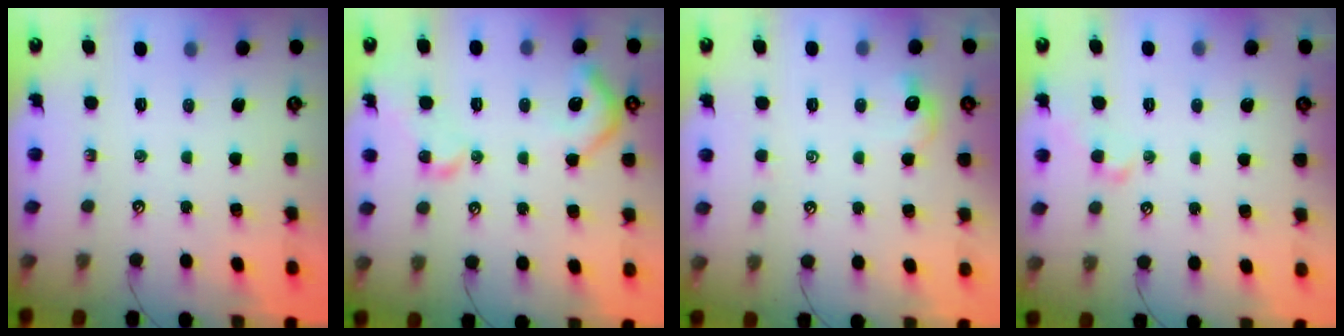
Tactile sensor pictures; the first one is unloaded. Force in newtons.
{"total": 8.6, "press": 8.6, "slide": 1.1}
{"total": 1.5, "press": 1.5, "slide": 0.4}
{"total": 1.3, "press": 1.0, "slide": 0.8}